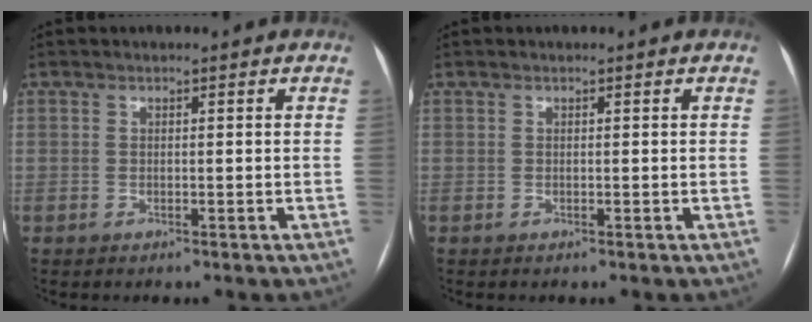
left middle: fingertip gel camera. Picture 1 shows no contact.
{"total": 0.0}